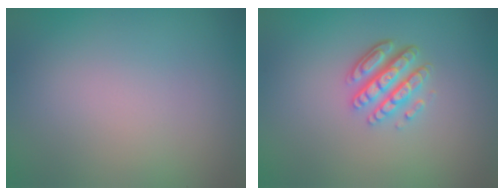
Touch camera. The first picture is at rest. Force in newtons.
{"total": 4.3, "press": 3.3, "slide": 2.8}